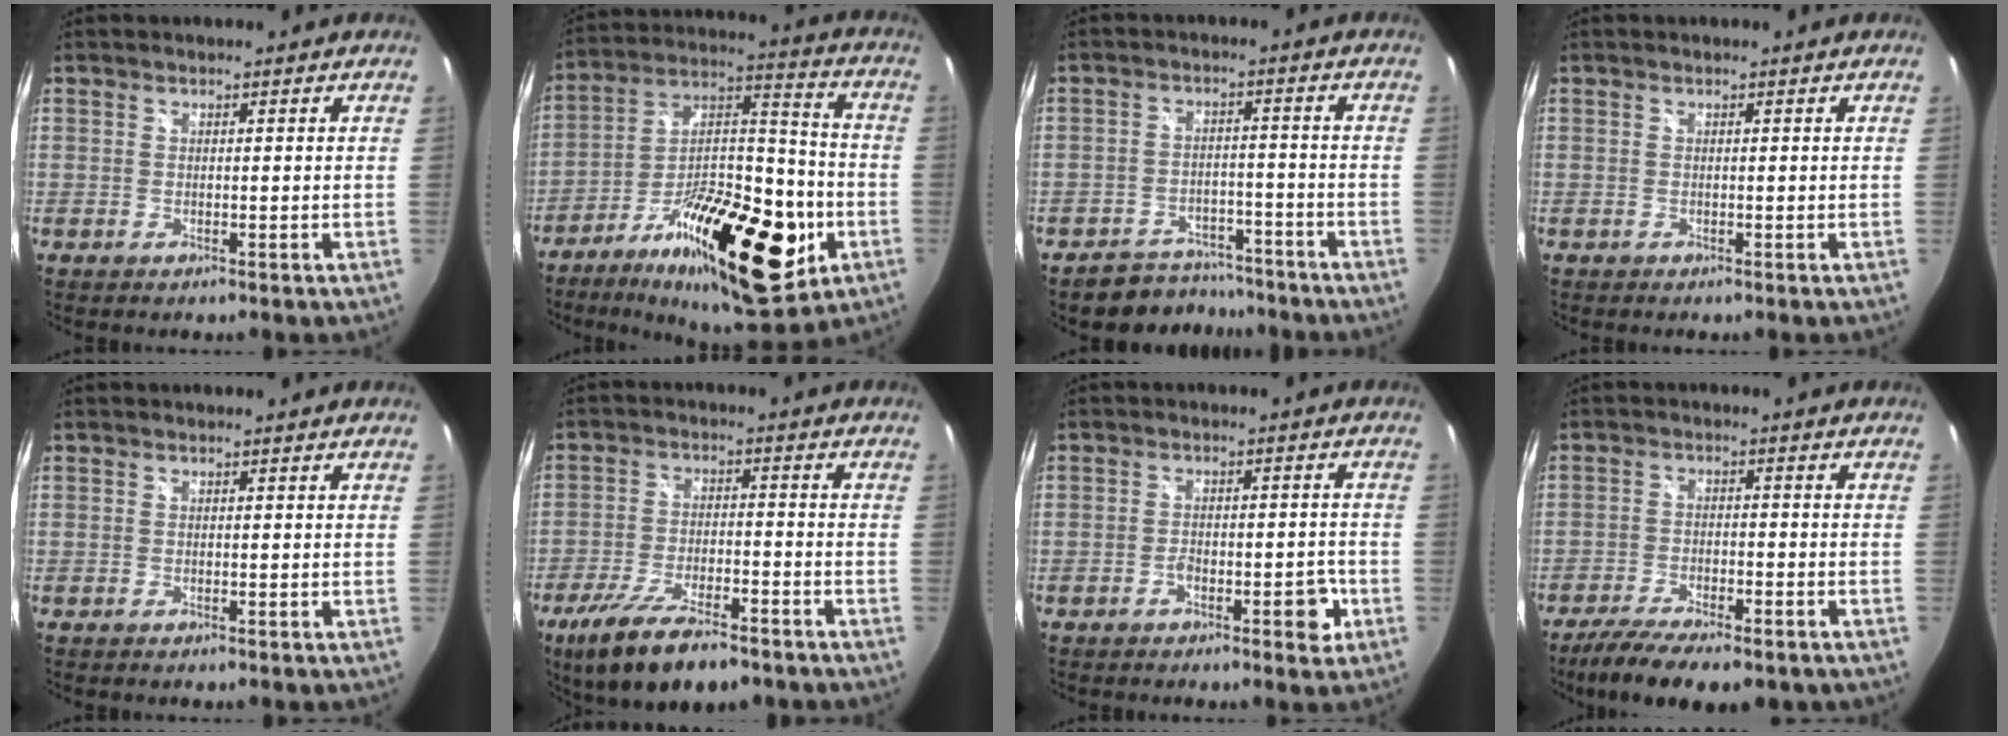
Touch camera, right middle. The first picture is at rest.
{"total": 26.6, "force": [-11.5, 10.7, 21.5], "torque": [-0.345, -0.004, -0.171]}
{"total": 8.7, "force": [-7.8, 3.7, 1.4], "torque": [-0.039, 0.017, -0.102]}
{"total": 0.0}
{"total": 0.0}
{"total": 14.4, "force": [-10.3, 4.2, 9.1], "torque": [-0.191, -0.036, -0.175]}
{"total": 4.9, "force": [-2.9, 2.0, 3.5], "torque": [-0.052, 0.000, -0.041]}
{"total": 13.8, "force": [-10.4, 4.3, 8.1], "torque": [-0.165, -0.037, -0.162]}